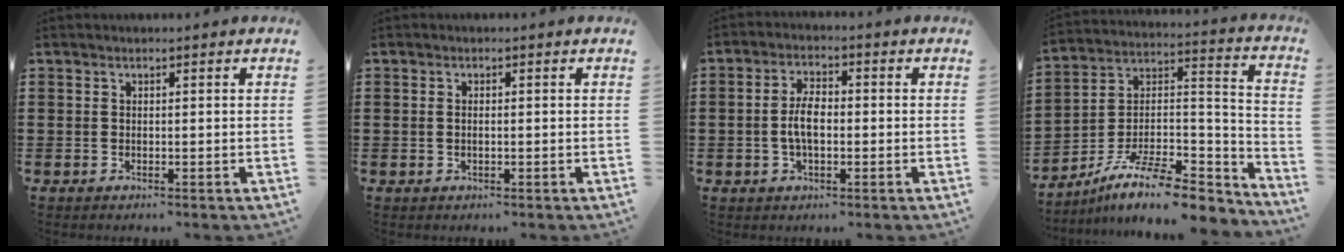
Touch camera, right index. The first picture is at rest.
{"total": 1.0, "force": [-0.1, 0.4, 0.9], "torque": [-0.018, 0.001, -0.003]}
{"total": 5.0, "force": [-0.6, 2.4, 4.4], "torque": [-0.093, 0.003, -0.015]}
{"total": 11.5, "force": [-9.0, 3.0, 6.5], "torque": [-0.112, 0.015, -0.170]}